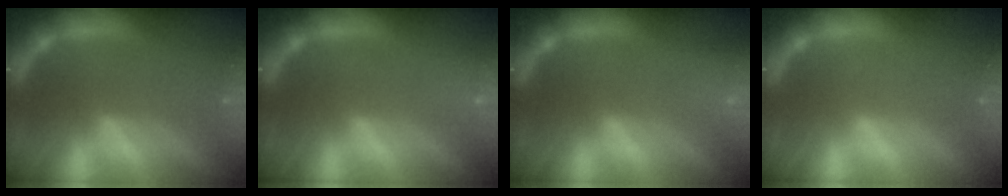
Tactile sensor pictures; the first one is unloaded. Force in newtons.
{"total": 1.9}
{"total": 3.0}
{"total": 0.0}